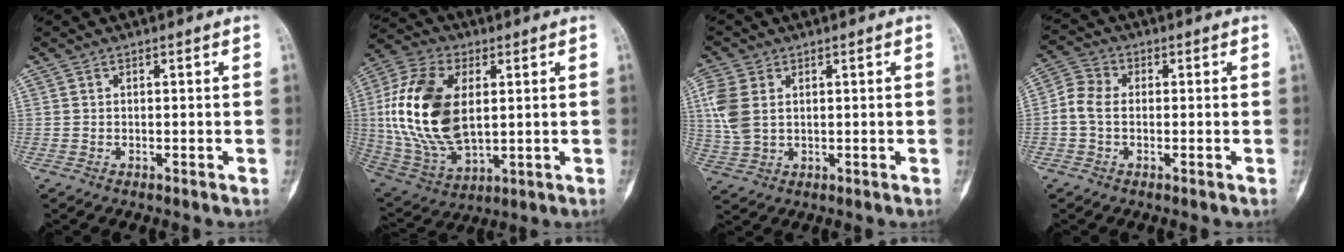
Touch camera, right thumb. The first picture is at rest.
{"total": 20.4, "force": [2.6, 11.8, 16.5], "torque": [-0.334, -0.011, 0.055]}
{"total": 7.4, "force": [1.8, 4.9, 5.2], "torque": [-0.129, 0.002, 0.040]}
{"total": 5.1, "force": [-0.7, 3.6, 3.5], "torque": [-0.074, 0.016, -0.023]}